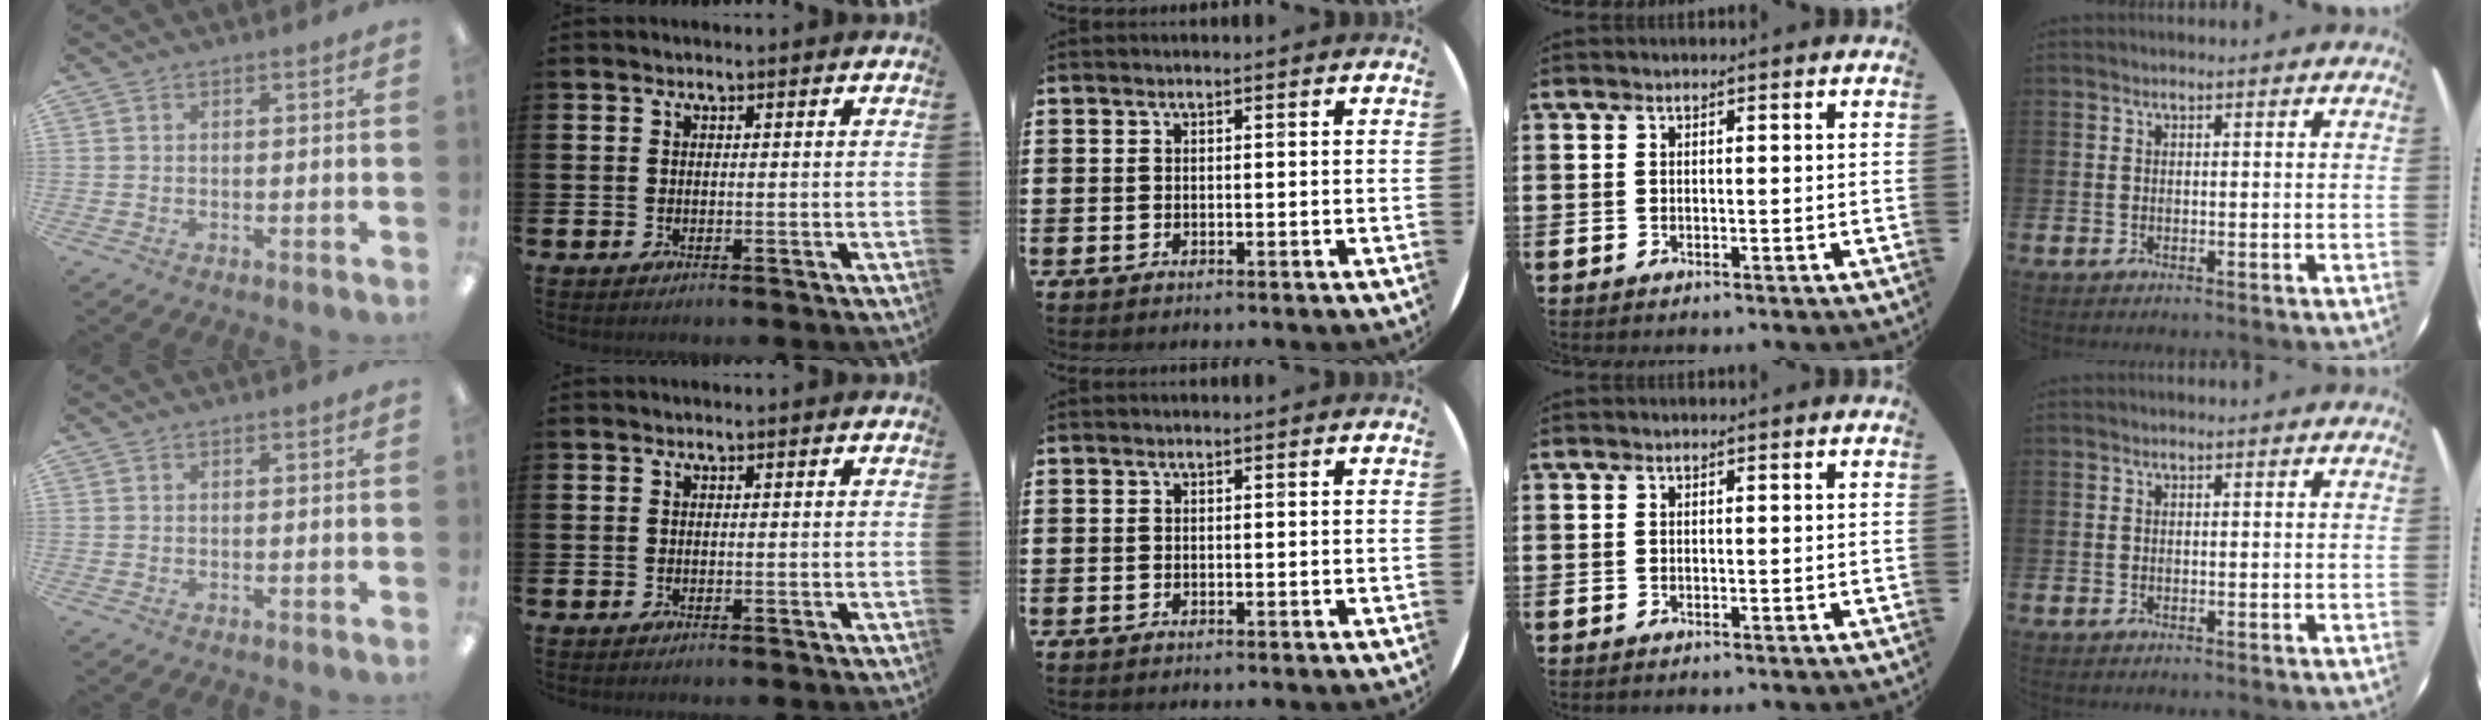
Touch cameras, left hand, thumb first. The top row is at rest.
{}